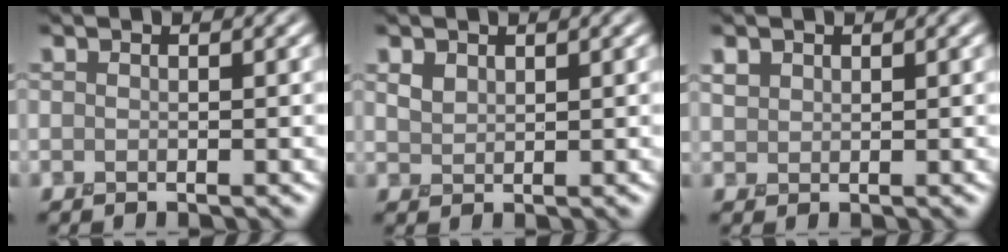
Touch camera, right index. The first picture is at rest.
{"total": 1.2, "force": [0.9, 0.7, 0.5], "torque": [-0.014, 0.000, 0.021]}
{"total": 1.2, "force": [0.8, 0.8, 0.4], "torque": [-0.010, 0.003, 0.018]}